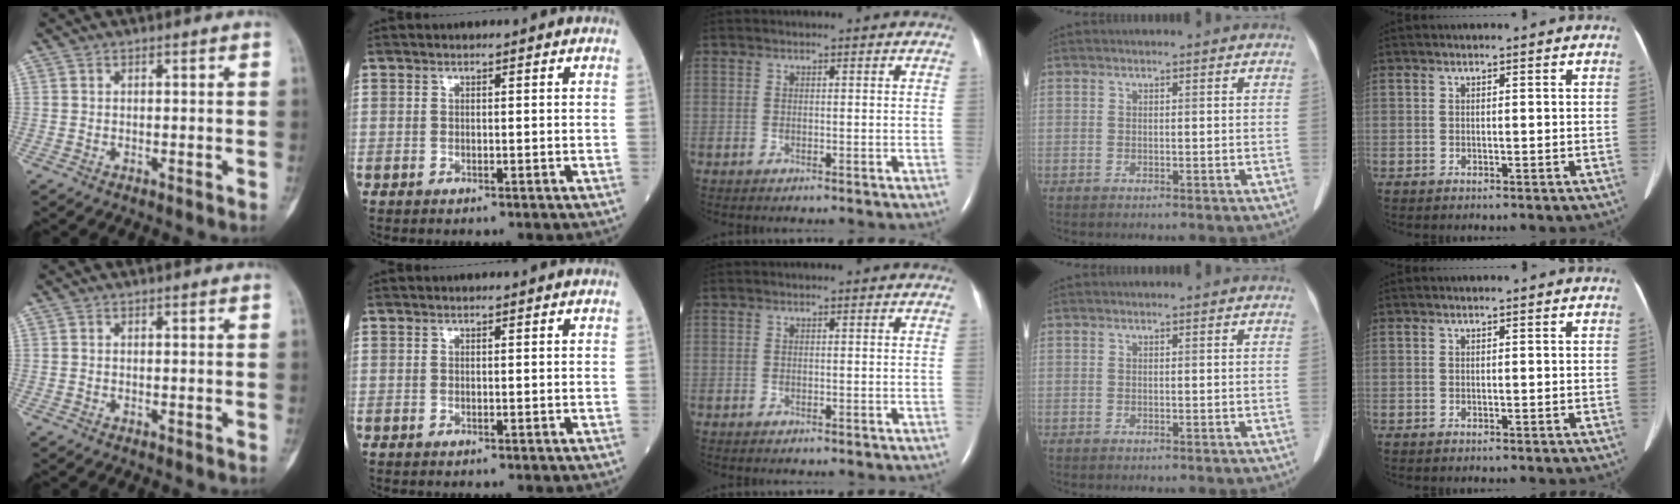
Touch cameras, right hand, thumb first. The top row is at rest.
{}